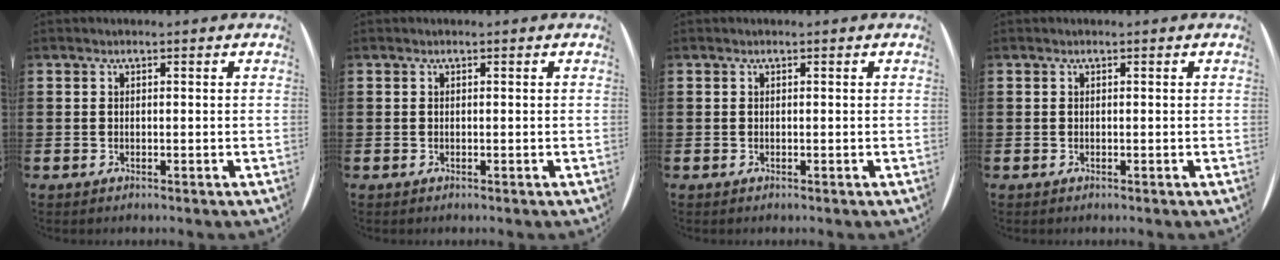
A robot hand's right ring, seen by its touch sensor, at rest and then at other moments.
{"total": 0.0}
{"total": 0.0}
{"total": 0.0}